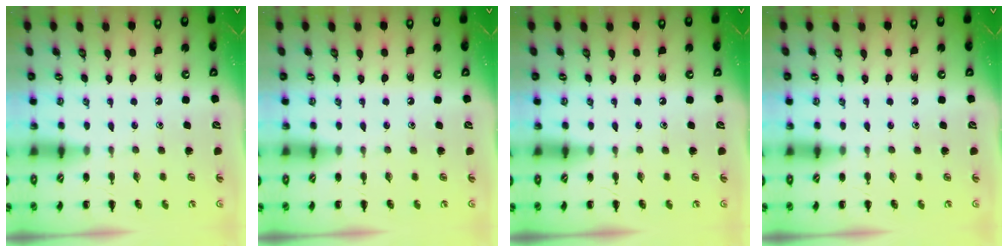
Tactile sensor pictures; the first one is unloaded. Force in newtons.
{"total": 0.0}
{"total": 0.0}
{"total": 0.0}